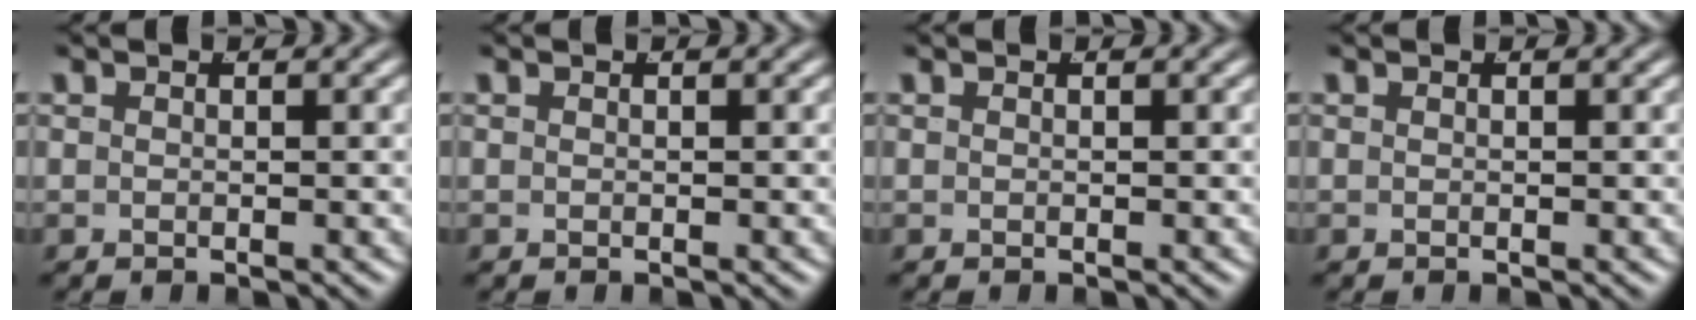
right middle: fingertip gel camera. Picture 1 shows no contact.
{"total": 0.0}
{"total": 0.0}
{"total": 0.0}